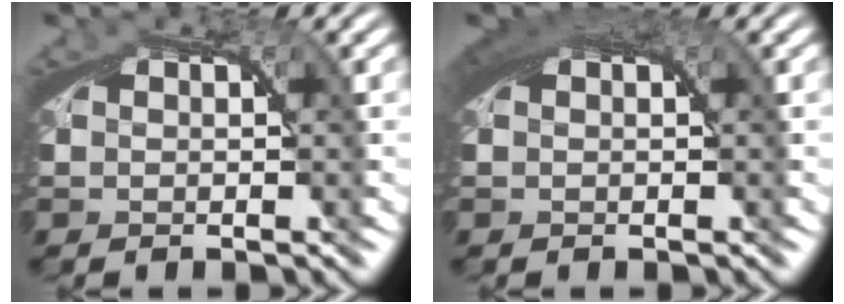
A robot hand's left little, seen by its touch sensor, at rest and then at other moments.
{"total": 2.8, "force": [1.4, 0.9, 2.2], "torque": [-0.035, 0.012, 0.018]}